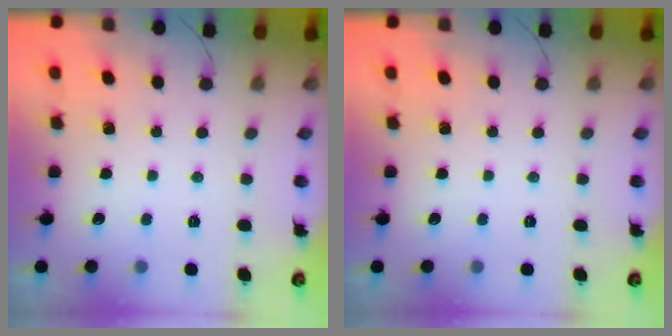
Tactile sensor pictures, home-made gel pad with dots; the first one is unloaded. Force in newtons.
{"total": 0.0}